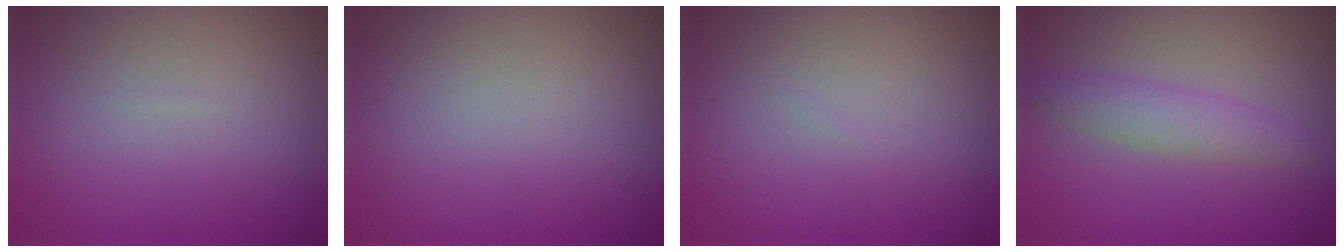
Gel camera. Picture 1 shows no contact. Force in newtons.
{"total": 0.0}
{"total": 0.0}
{"total": 2.7, "press": 2.7, "slide": 0.0}